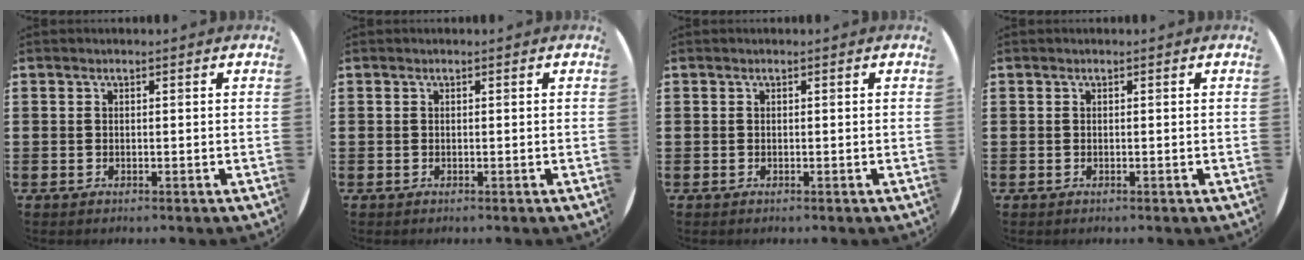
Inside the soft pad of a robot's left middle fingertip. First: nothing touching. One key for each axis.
{"total": 0.0}
{"total": 0.0}
{"total": 0.0}